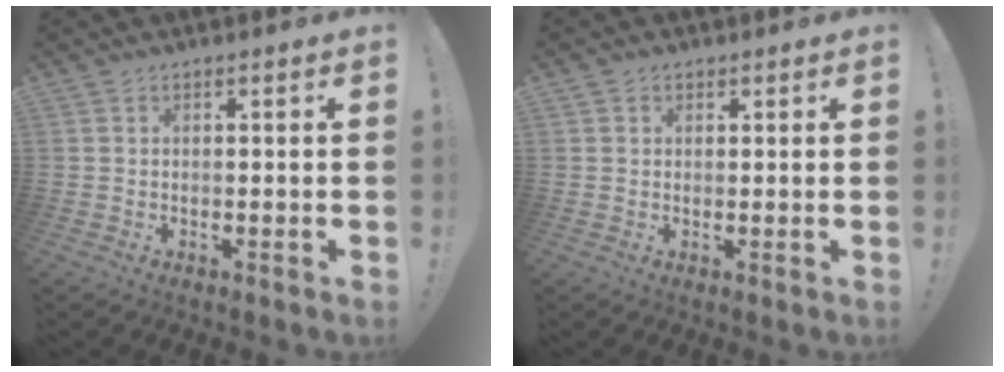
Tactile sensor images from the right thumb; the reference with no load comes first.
{"total": 1.1, "force": [0.7, 0.9, 0.1], "torque": [0.003, -0.001, 0.012]}